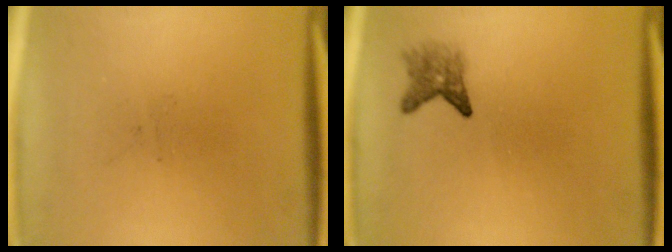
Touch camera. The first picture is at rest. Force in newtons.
{"total": 2.4}